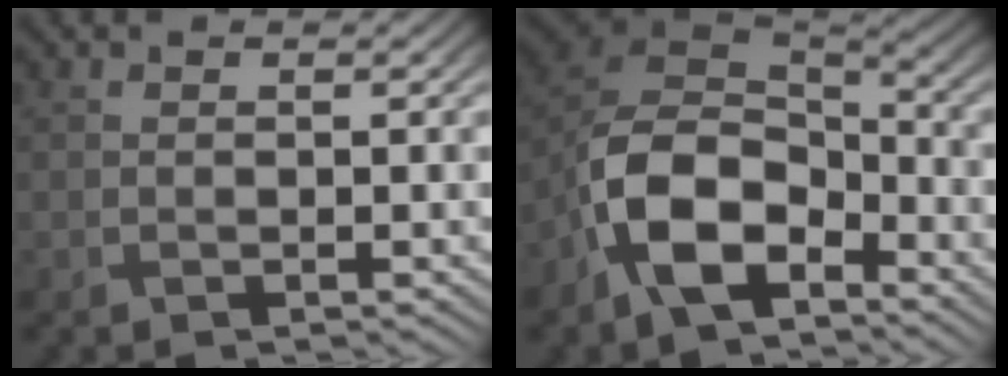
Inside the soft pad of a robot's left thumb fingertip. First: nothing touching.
{"total": 12.1, "force": [-6.2, 6.8, 7.8], "torque": [-0.165, -0.015, -0.134]}